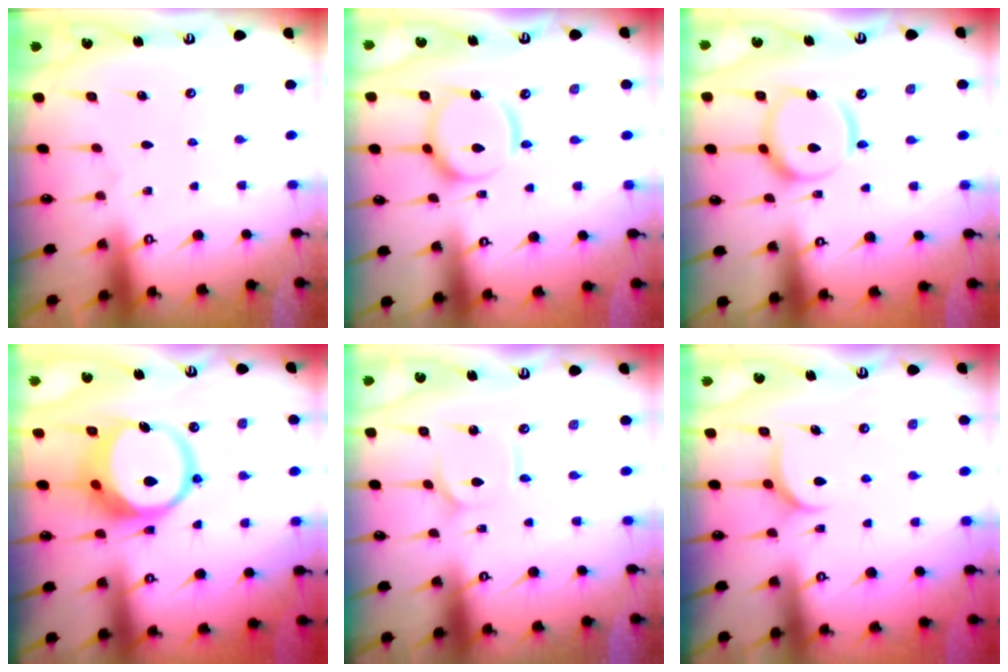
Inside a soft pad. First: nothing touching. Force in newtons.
{"total": 12.1, "press": 12.0, "slide": 1.1}
{"total": 15.3, "press": 15.2, "slide": 1.7}
{"total": 12.8, "press": 12.7, "slide": 1.7}
{"total": 2.4, "press": 2.4, "slide": 0.3}
{"total": 6.7, "press": 6.7, "slide": 0.4}